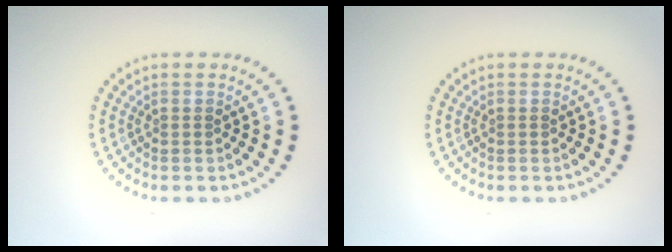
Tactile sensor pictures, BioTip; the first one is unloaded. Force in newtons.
{"total": 0.0}